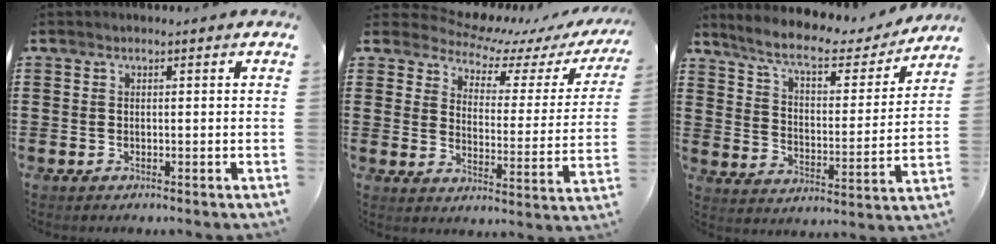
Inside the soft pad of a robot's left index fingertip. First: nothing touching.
{"total": 5.8, "force": [5.6, 1.3, 1.2], "torque": [-0.053, -0.046, 0.094]}
{"total": 7.5, "force": [5.8, 1.7, 4.3], "torque": [-0.106, -0.023, 0.097]}